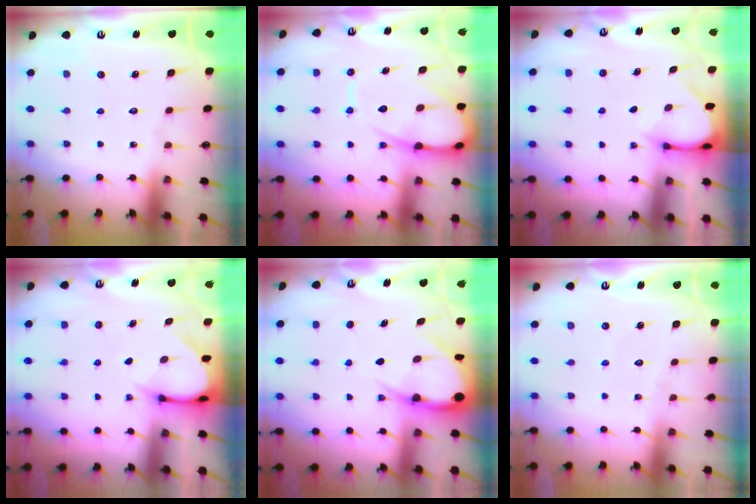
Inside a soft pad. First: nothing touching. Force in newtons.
{"total": 12.7, "press": 12.6, "slide": 1.3}
{"total": 3.3, "press": 3.3, "slide": 0.3}
{"total": 3.4, "press": 3.4, "slide": 0.2}
{"total": 8.6, "press": 8.5, "slide": 0.9}
{"total": 2.3, "press": 2.3, "slide": 0.2}